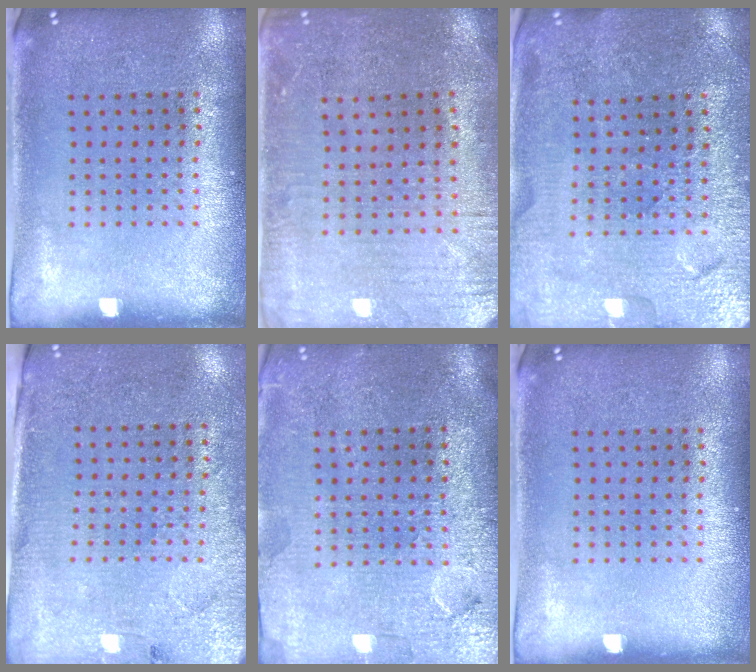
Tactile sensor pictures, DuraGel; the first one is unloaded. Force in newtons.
{"total": 0.7, "press": 0.5, "slide": 0.5}
{"total": 3.2, "press": 3.2, "slide": 0.1}
{"total": 2.8, "press": 2.6, "slide": 1.2}
{"total": 3.8, "press": 3.4, "slide": 1.6}
{"total": 0.0}